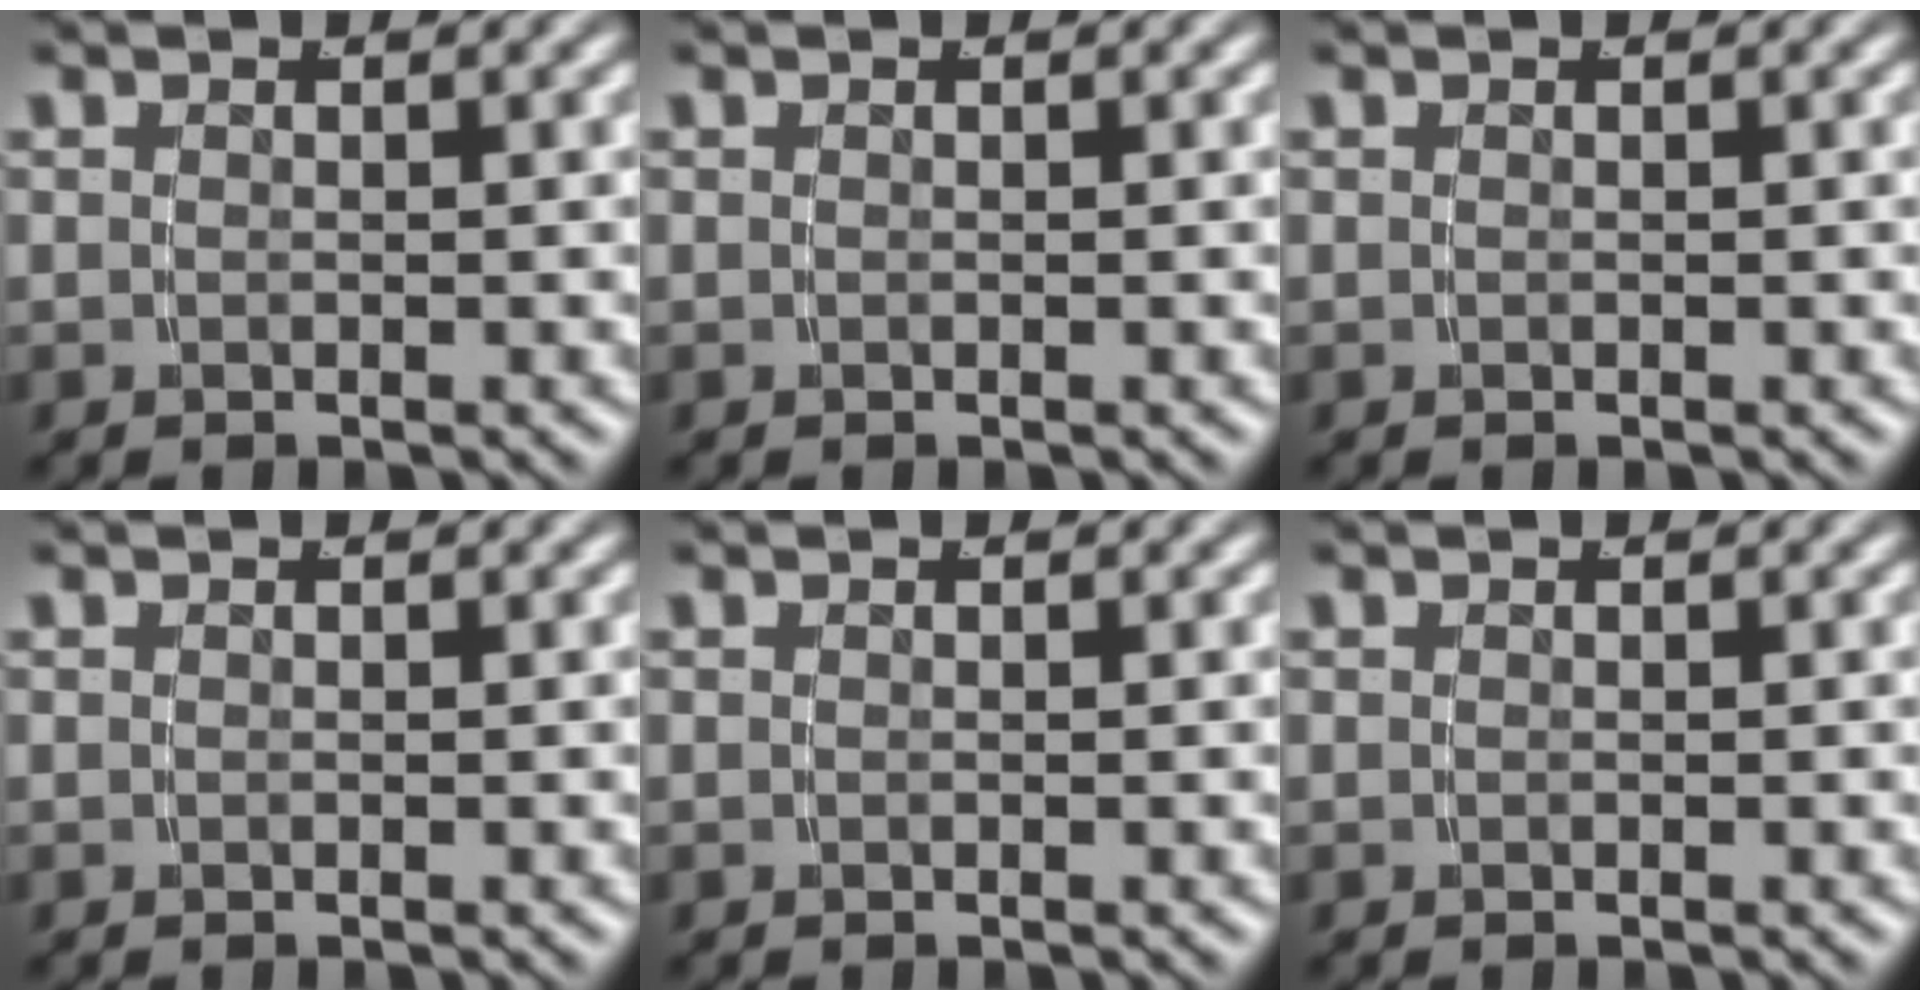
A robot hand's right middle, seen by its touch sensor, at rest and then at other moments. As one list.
[{"total": 0.0}, {"total": 0.0}, {"total": 0.0}, {"total": 0.0}, {"total": 0.0}]